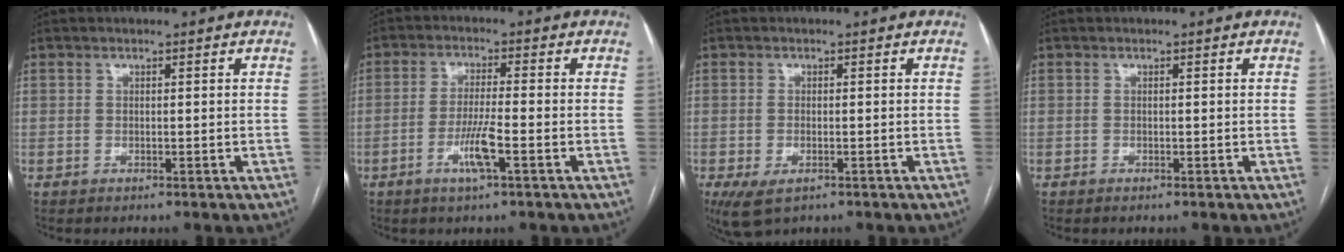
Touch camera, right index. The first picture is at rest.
{"total": 5.5, "force": [-2.2, 0.0, 5.1], "torque": [-0.100, -0.007, -0.040]}
{"total": 4.9, "force": [-2.6, 2.1, 3.6], "torque": [-0.068, -0.012, -0.038]}
{"total": 0.0}